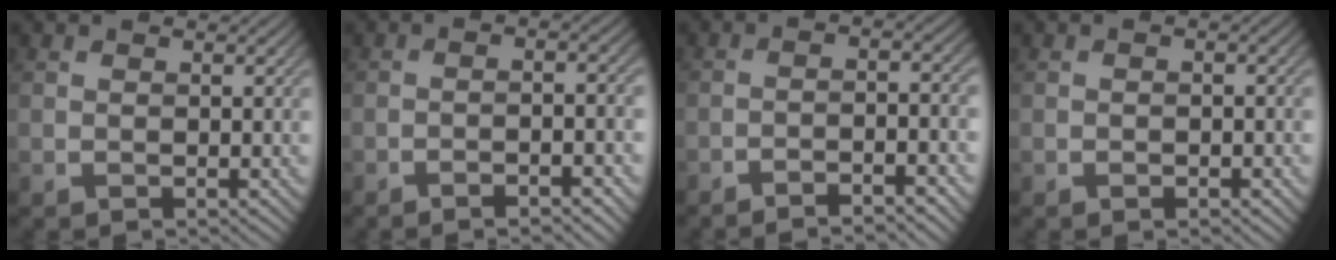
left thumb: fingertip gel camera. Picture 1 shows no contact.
{"total": 4.7, "force": [-2.5, 0.6, 3.9], "torque": [-0.060, 0.016, -0.048]}
{"total": 5.6, "force": [-3.7, 0.5, 4.1], "torque": [-0.066, 0.017, -0.071]}
{"total": 1.5, "force": [-0.6, 0.6, 1.3], "torque": [-0.013, 0.003, -0.007]}